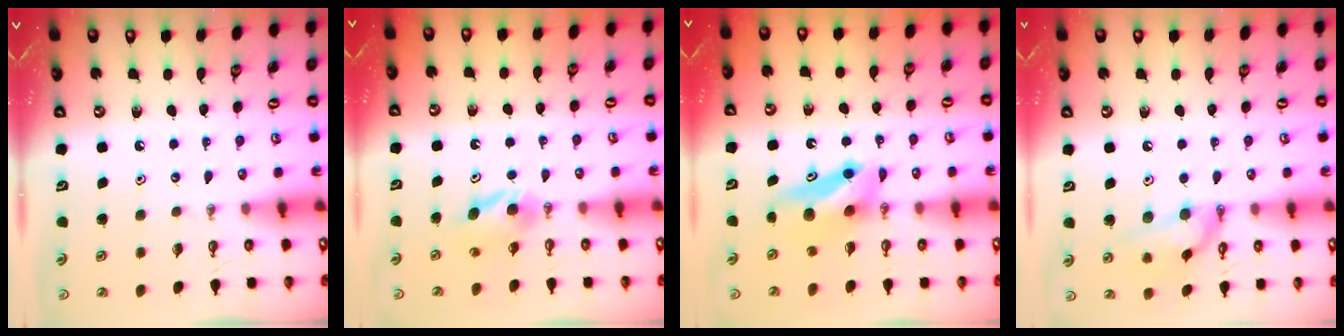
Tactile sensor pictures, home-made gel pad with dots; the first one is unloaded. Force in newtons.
{"total": 4.6, "press": 4.5, "slide": 1.3}
{"total": 8.6, "press": 7.8, "slide": 3.6}
{"total": 12.7, "press": 12.3, "slide": 3.2}